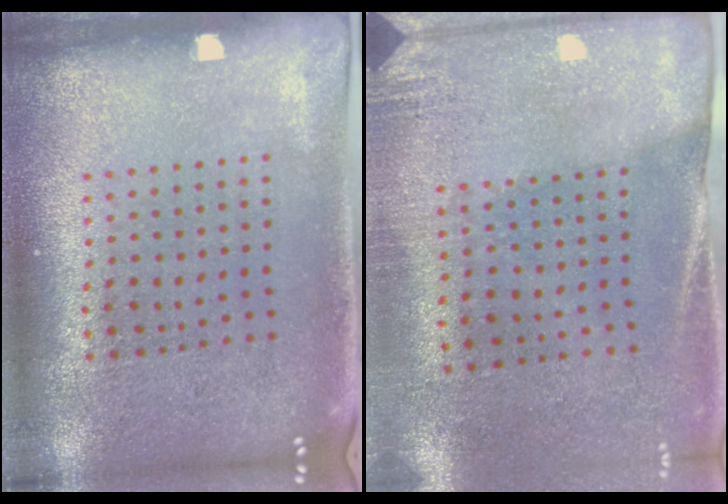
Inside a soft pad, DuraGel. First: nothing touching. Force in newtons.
{"total": 2.7, "press": 2.4, "slide": 1.3}